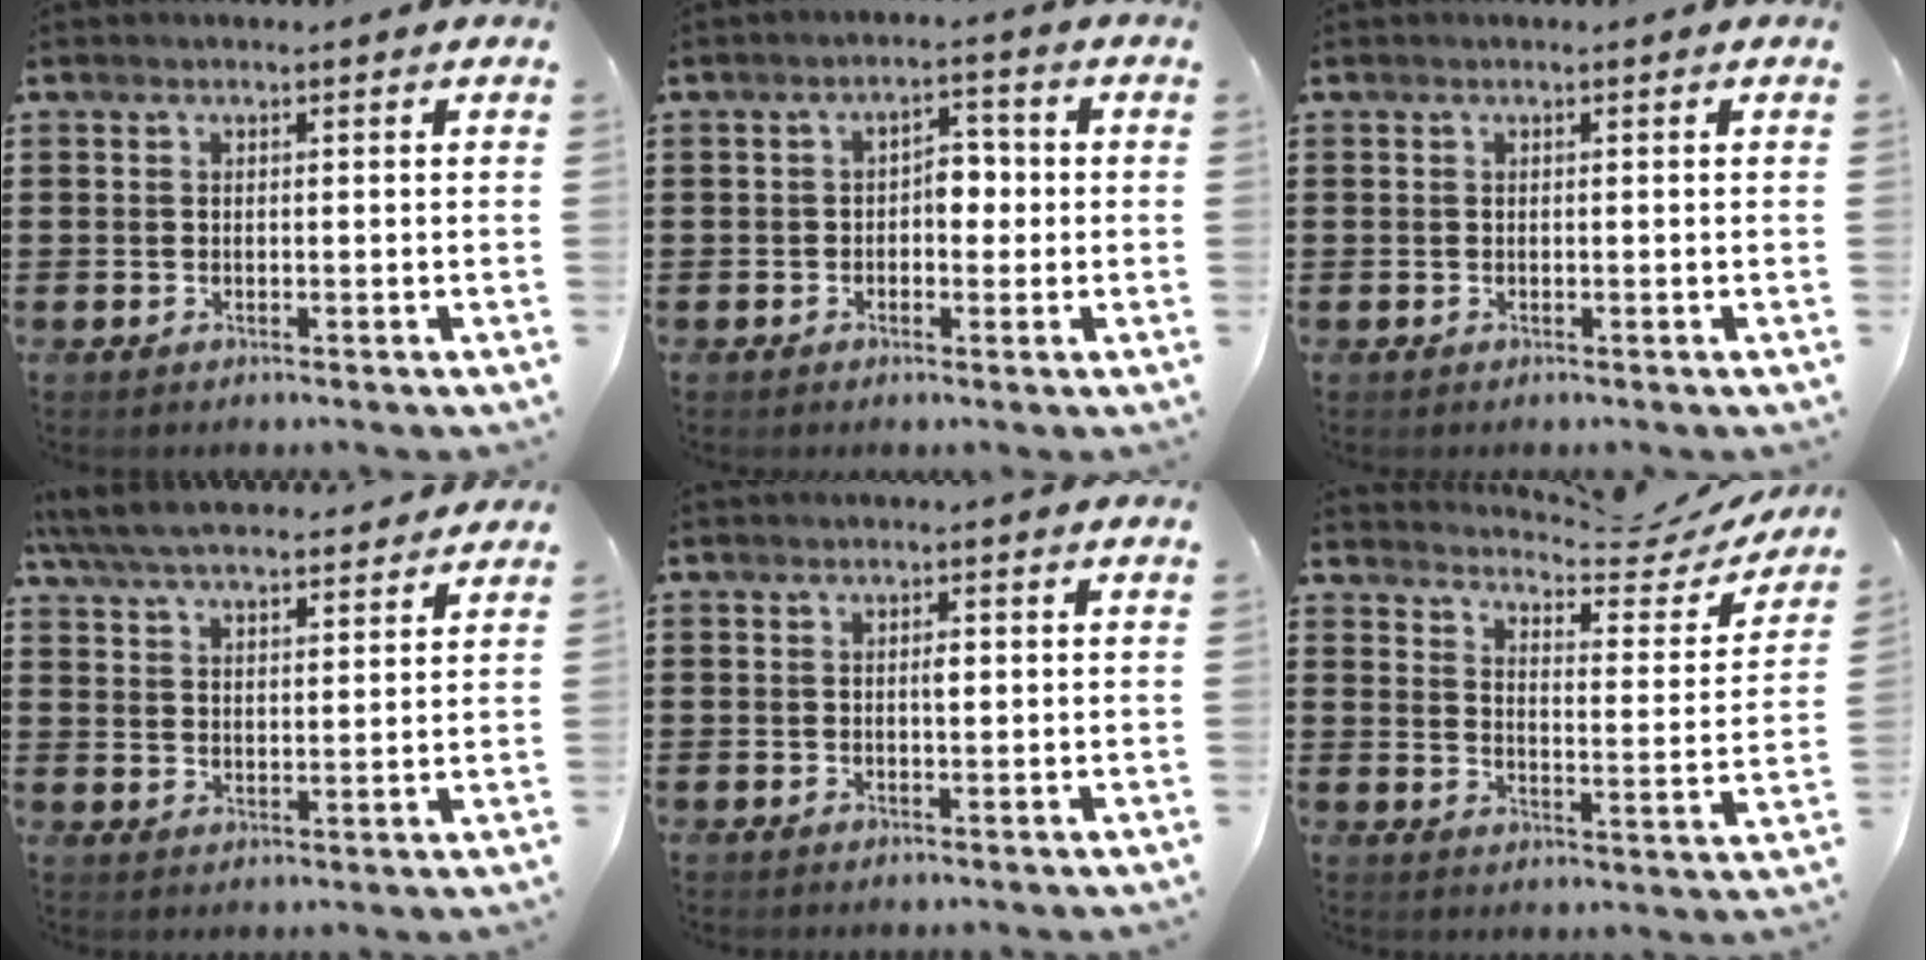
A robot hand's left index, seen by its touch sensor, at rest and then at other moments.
{"total": 3.7, "force": [-0.3, 2.3, 2.9], "torque": [-0.045, 0.005, -0.015]}
{"total": 0.0}
{"total": 6.1, "force": [5.7, 1.0, 1.9], "torque": [-0.059, -0.024, 0.102]}
{"total": 1.2, "force": [0.2, 0.3, 1.1], "torque": [-0.021, 0.000, 0.003]}
{"total": 4.6, "force": [4.4, 0.2, 1.4], "torque": [-0.044, -0.037, 0.069]}